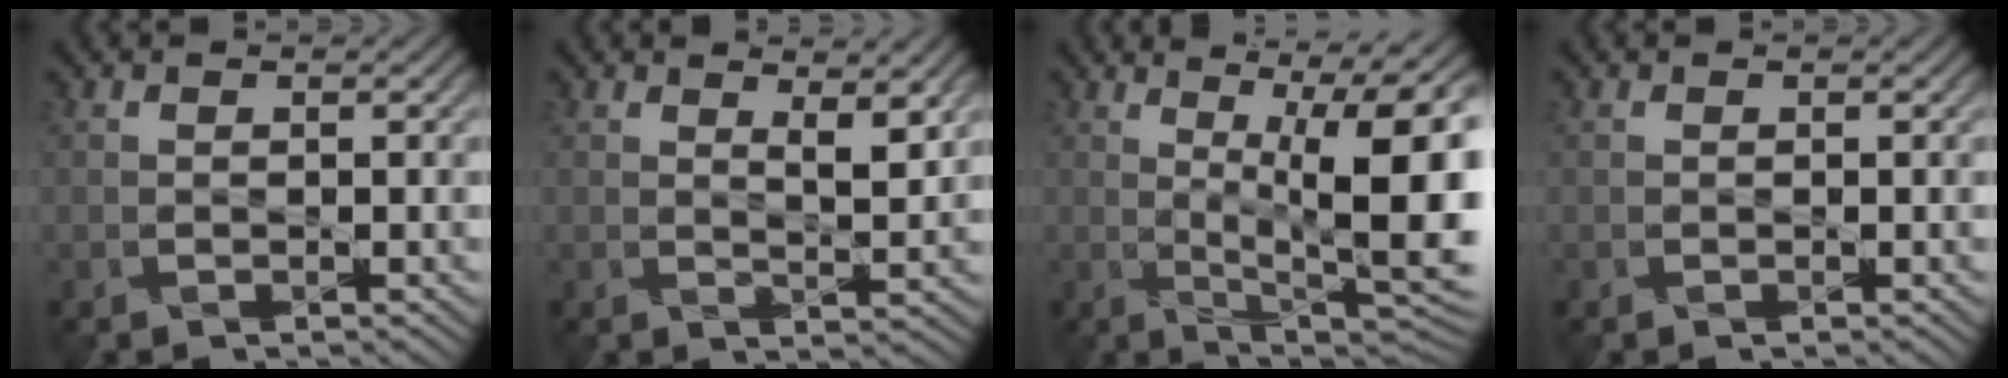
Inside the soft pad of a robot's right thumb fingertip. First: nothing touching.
{"total": 3.8, "force": [2.8, 0.9, 2.4], "torque": [-0.045, -0.004, 0.055]}
{"total": 13.4, "force": [1.9, 4.0, 12.6], "torque": [-0.161, 0.010, 0.035]}
{"total": 0.0}